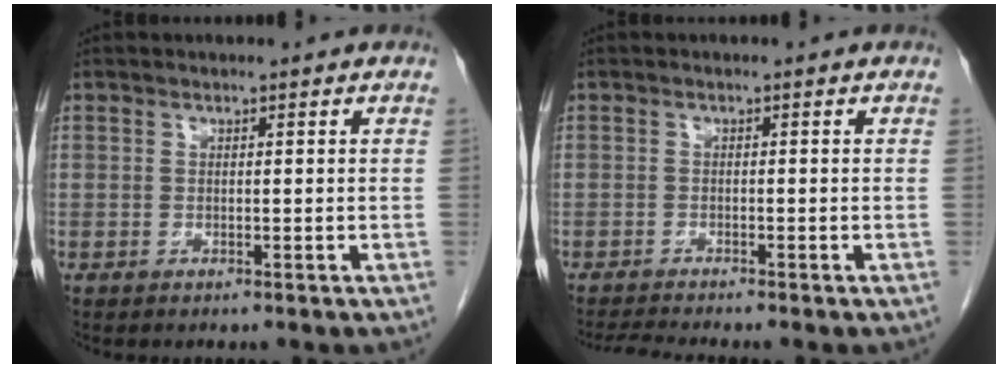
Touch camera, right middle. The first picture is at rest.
{"total": 3.1, "force": [-2.8, -0.8, 0.9], "torque": [-0.022, -0.015, -0.053]}